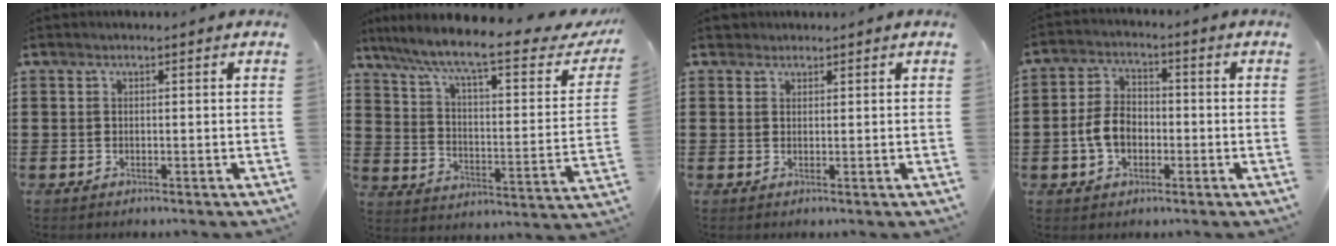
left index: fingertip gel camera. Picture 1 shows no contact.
{"total": 9.7, "force": [7.4, 0.7, 6.3], "torque": [-0.140, -0.048, 0.115]}
{"total": 1.6, "force": [1.4, 0.8, 0.0], "torque": [-0.004, 0.006, 0.029]}
{"total": 6.1, "force": [-1.5, 4.1, 4.3], "torque": [-0.106, 0.004, -0.035]}